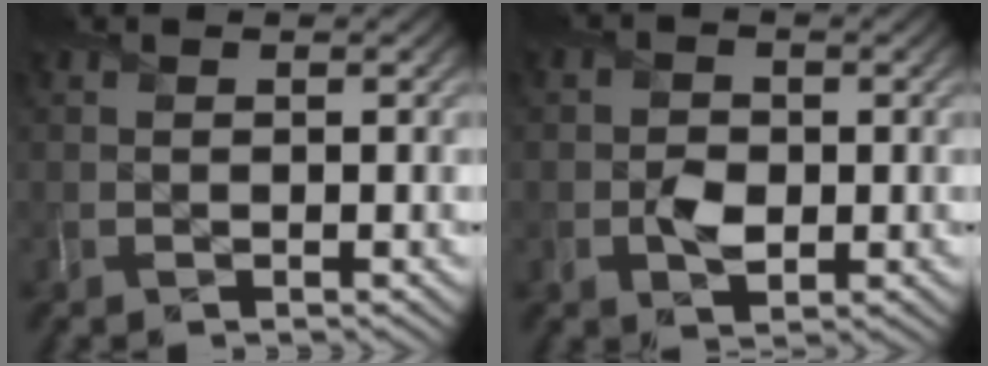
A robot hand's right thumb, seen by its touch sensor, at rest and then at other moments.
{"total": 2.9, "force": [-0.7, 2.1, 1.8], "torque": [-0.032, -0.005, -0.015]}